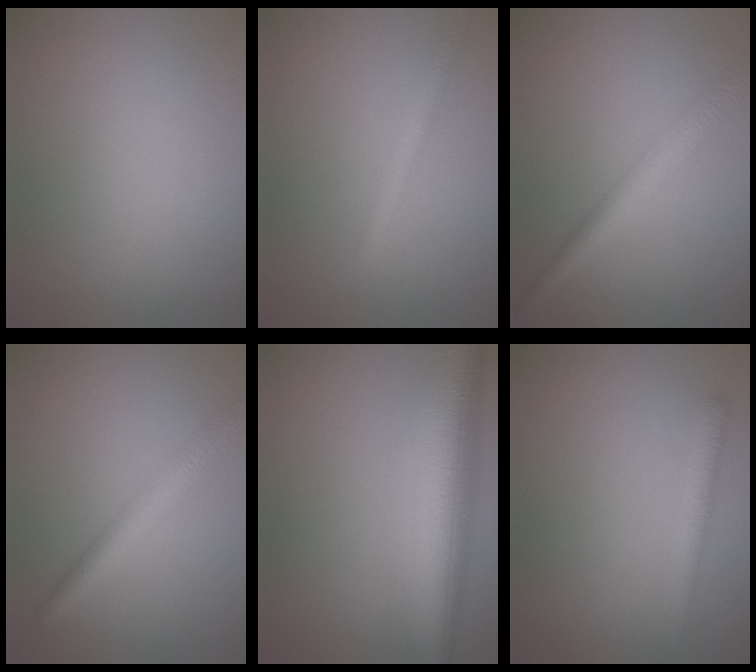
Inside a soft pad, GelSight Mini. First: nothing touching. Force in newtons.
{"total": 2.4, "press": 2.4, "slide": 0.1}
{"total": 3.8, "press": 3.8, "slide": 0.0}
{"total": 3.9, "press": 3.9, "slide": 0.1}
{"total": 9.3, "press": 9.3, "slide": 0.4}
{"total": 1.5, "press": 1.5, "slide": 0.1}